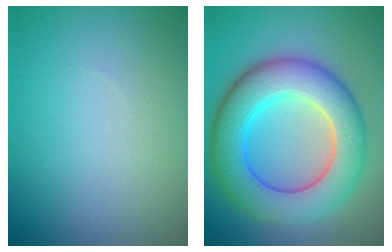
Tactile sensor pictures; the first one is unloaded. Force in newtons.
{"total": 9.9, "press": 9.9, "slide": 0.5}